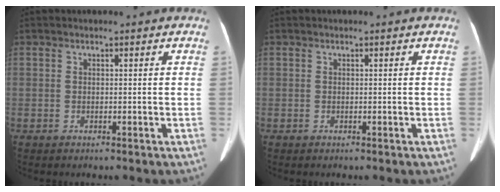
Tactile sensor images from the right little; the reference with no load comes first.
{"total": 0.0}